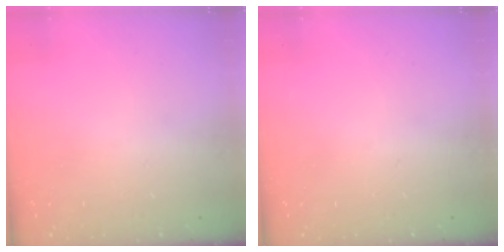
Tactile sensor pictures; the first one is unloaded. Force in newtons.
{"total": 0.0}